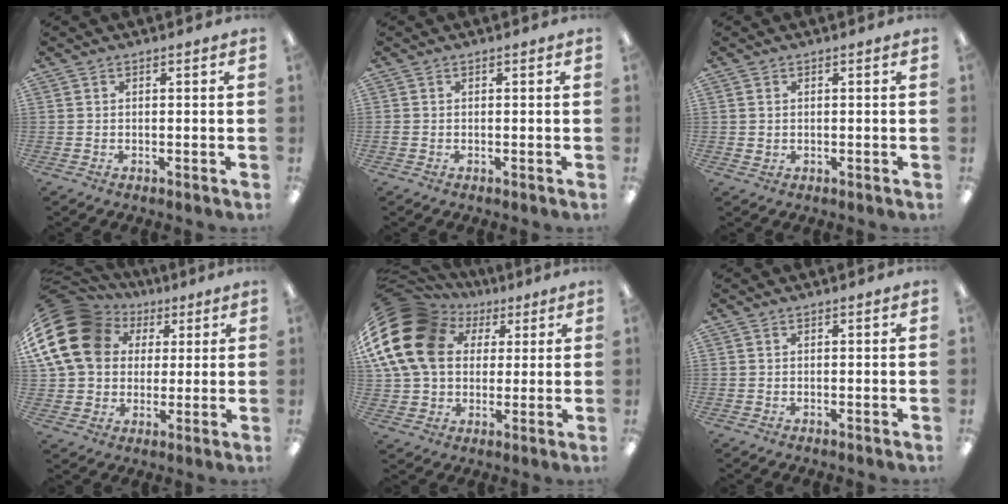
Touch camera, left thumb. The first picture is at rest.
{"total": 0.5, "force": [-0.2, 0.4, 0.2], "torque": [-0.004, 0.001, -0.005]}
{"total": 0.8, "force": [0.2, 0.8, 0.1], "torque": [-0.003, 0.005, 0.003]}
{"total": 19.8, "force": [6.1, 15.9, 10.1], "torque": [-0.215, -0.018, 0.113]}
{"total": 21.2, "force": [5.8, 16.7, 11.7], "torque": [-0.258, -0.016, 0.101]}
{"total": 0.0}